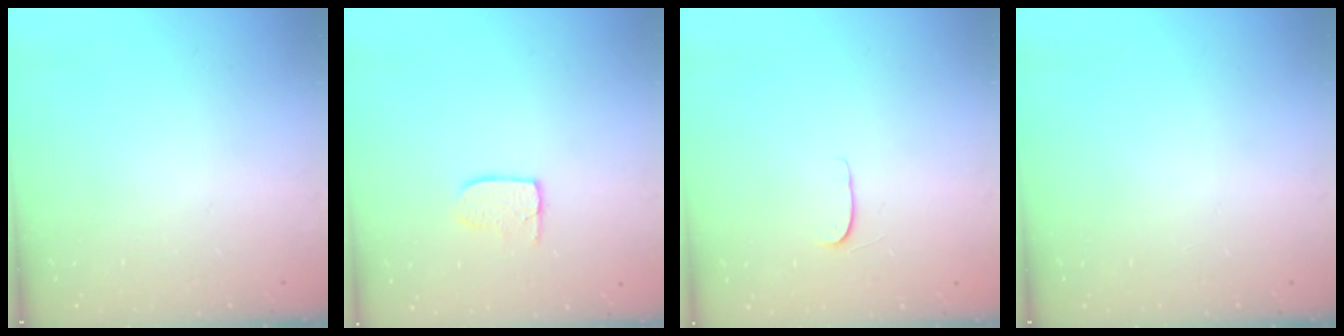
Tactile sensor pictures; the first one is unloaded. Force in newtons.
{"total": 5.9, "press": 5.9, "slide": 0.4}
{"total": 4.3, "press": 4.3, "slide": 0.5}
{"total": 0.0}